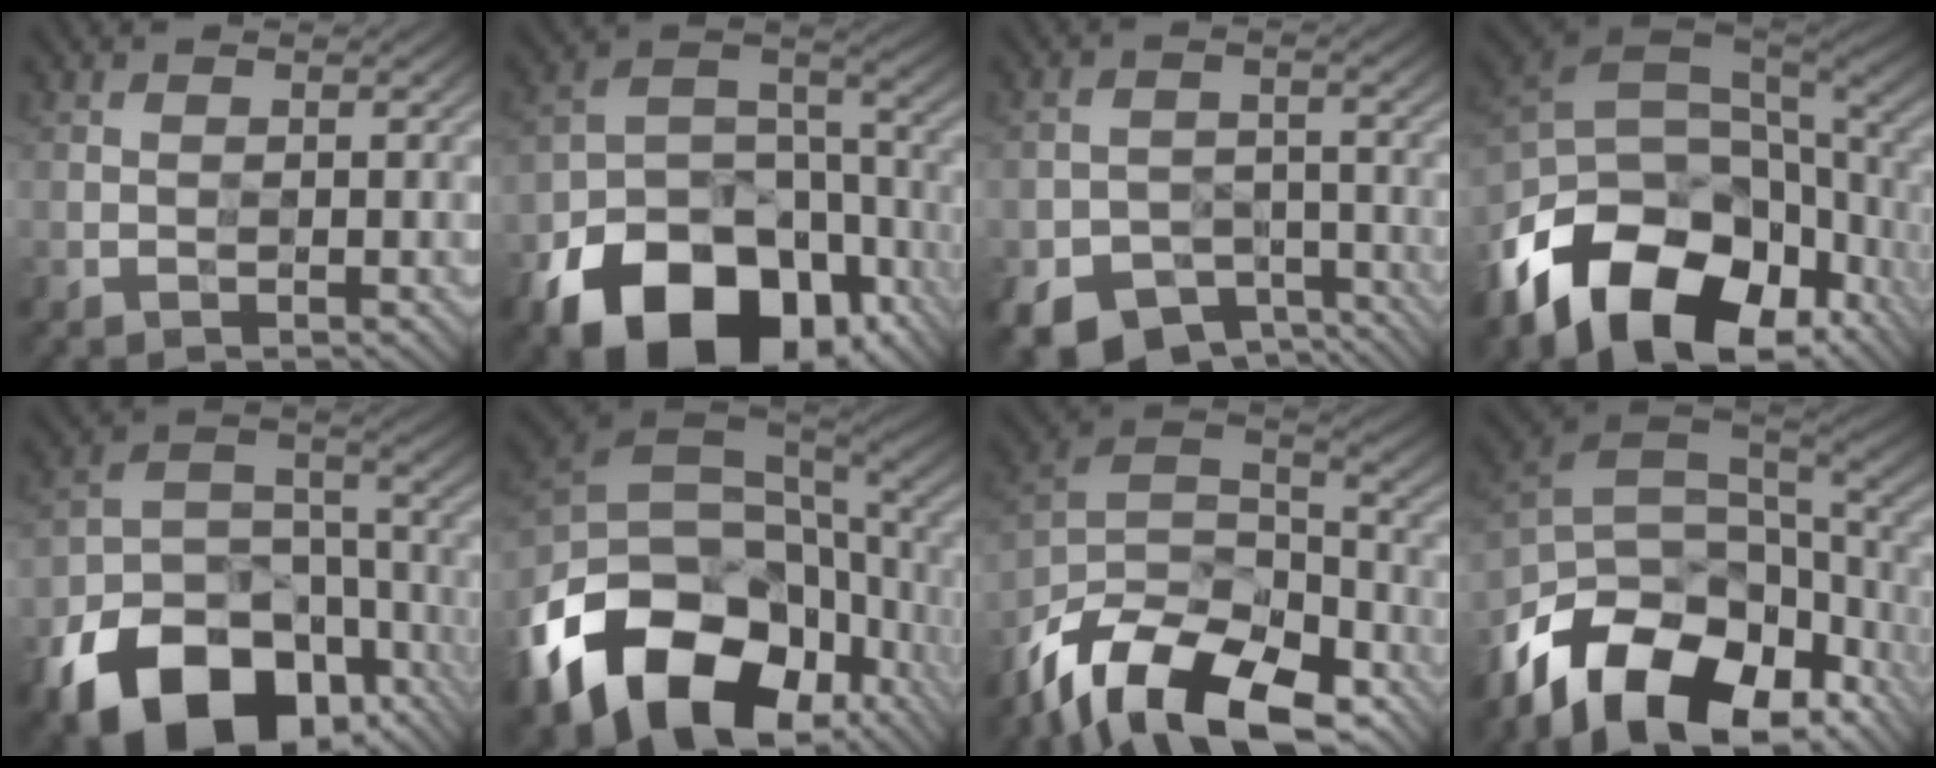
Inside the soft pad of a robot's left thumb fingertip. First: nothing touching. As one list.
[{"total": 16.6, "force": [-11.0, 9.7, 7.6], "torque": [-0.138, -0.042, -0.192]}, {"total": 6.3, "force": [-5.1, 3.6, 1.0], "torque": [-0.010, -0.011, -0.089]}, {"total": 17.2, "force": [-9.3, 10.7, 9.8], "torque": [-0.230, -0.038, -0.144]}, {"total": 16.6, "force": [-11.0, 10.0, 7.4], "torque": [-0.146, -0.045, -0.191]}, {"total": 17.6, "force": [-8.5, 12.3, 9.2], "torque": [-0.237, -0.044, -0.135]}, {"total": 16.5, "force": [-12.7, 7.2, 7.6], "torque": [-0.193, -0.031, -0.213]}, {"total": 16.9, "force": [-10.8, 9.2, 9.2], "torque": [-0.222, -0.037, -0.169]}]